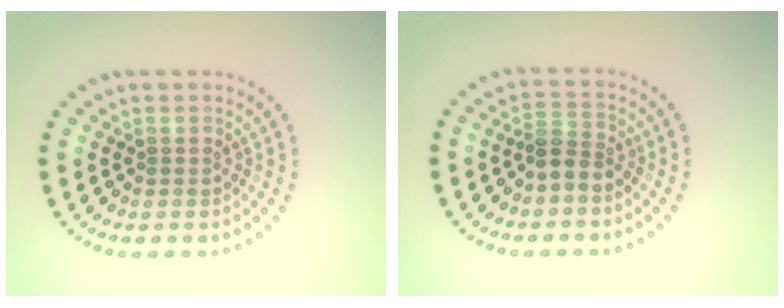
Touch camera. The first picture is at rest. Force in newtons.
{"total": 2.2, "press": 1.8, "slide": 1.4}